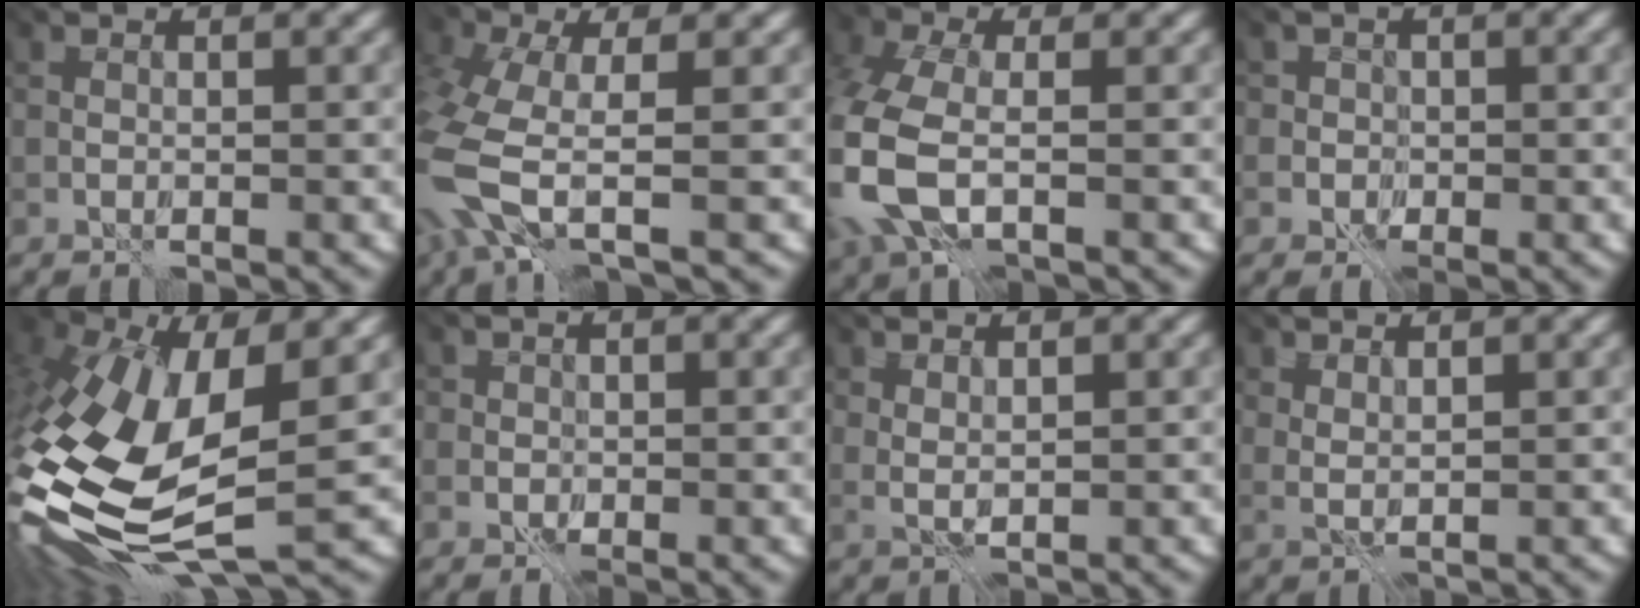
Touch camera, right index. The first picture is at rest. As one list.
[{"total": 7.8, "force": [-2.2, 3.7, 6.5], "torque": [-0.188, -0.022, -0.050]}, {"total": 7.0, "force": [-1.7, 4.2, 5.3], "torque": [-0.156, -0.009, -0.043]}, {"total": 2.2, "force": [0.5, 2.2, -0.1], "torque": [0.030, 0.015, -0.010]}, {"total": 16.2, "force": [-2.4, 8.5, 13.6], "torque": [-0.323, -0.053, -0.036]}, {"total": 1.0, "force": [0.2, 0.9, -0.4], "torque": [0.029, 0.004, -0.005]}, {"total": 1.1, "force": [1.1, -0.2, 0.2], "torque": [-0.010, -0.002, 0.023]}, {"total": 1.2, "force": [1.1, -0.3, 0.1], "torque": [-0.010, -0.002, 0.024]}]